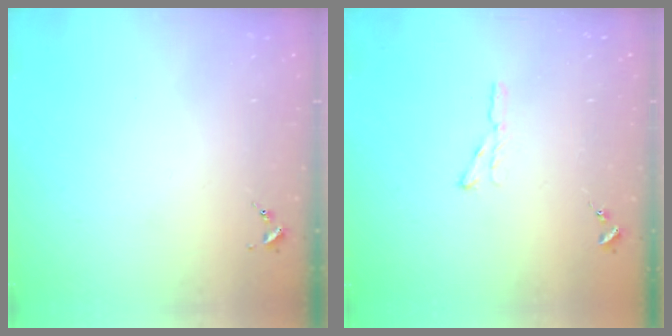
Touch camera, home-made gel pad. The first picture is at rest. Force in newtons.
{"total": 4.5, "press": 4.4, "slide": 0.6}